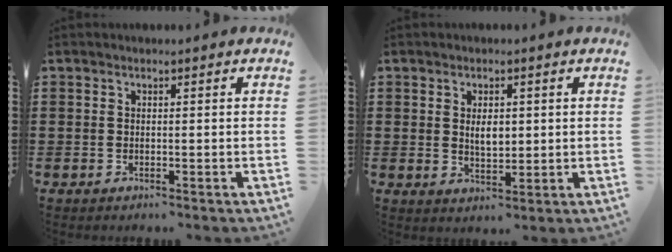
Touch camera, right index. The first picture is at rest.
{"total": 3.2, "force": [0.5, 1.7, 2.7], "torque": [-0.048, 0.003, 0.006]}